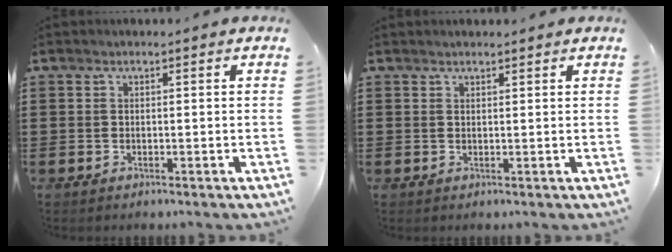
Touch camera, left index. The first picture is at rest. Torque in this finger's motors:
{"motor_torque": [0.93, 0.65, 0.13, 0.03]}